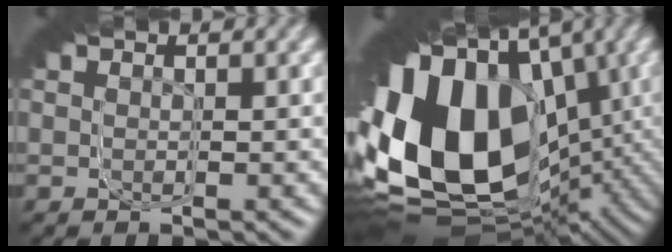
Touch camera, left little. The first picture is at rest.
{"total": 28.9, "force": [-5.1, 17.4, 22.5], "torque": [-0.331, -0.017, -0.070]}